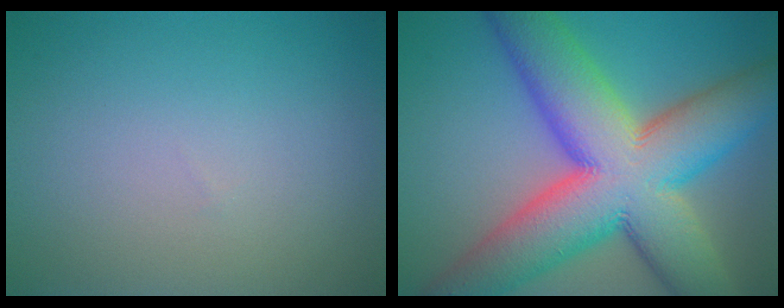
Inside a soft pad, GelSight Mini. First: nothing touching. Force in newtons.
{"total": 16.1, "press": 16.0, "slide": 0.6}